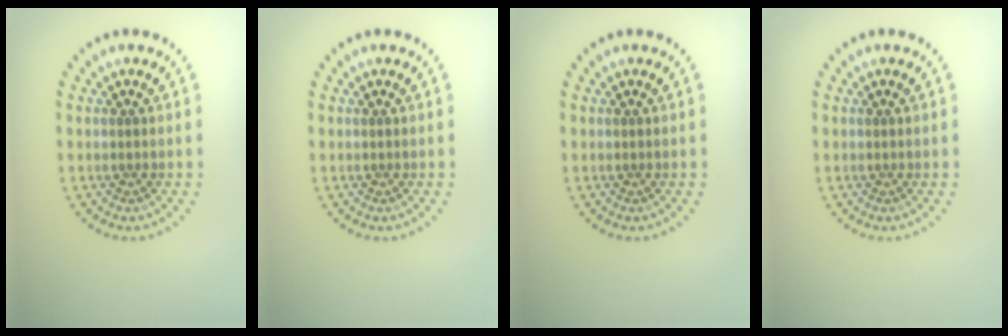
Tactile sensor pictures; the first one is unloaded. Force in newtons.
{"total": 0.0}
{"total": 0.0}
{"total": 0.0}